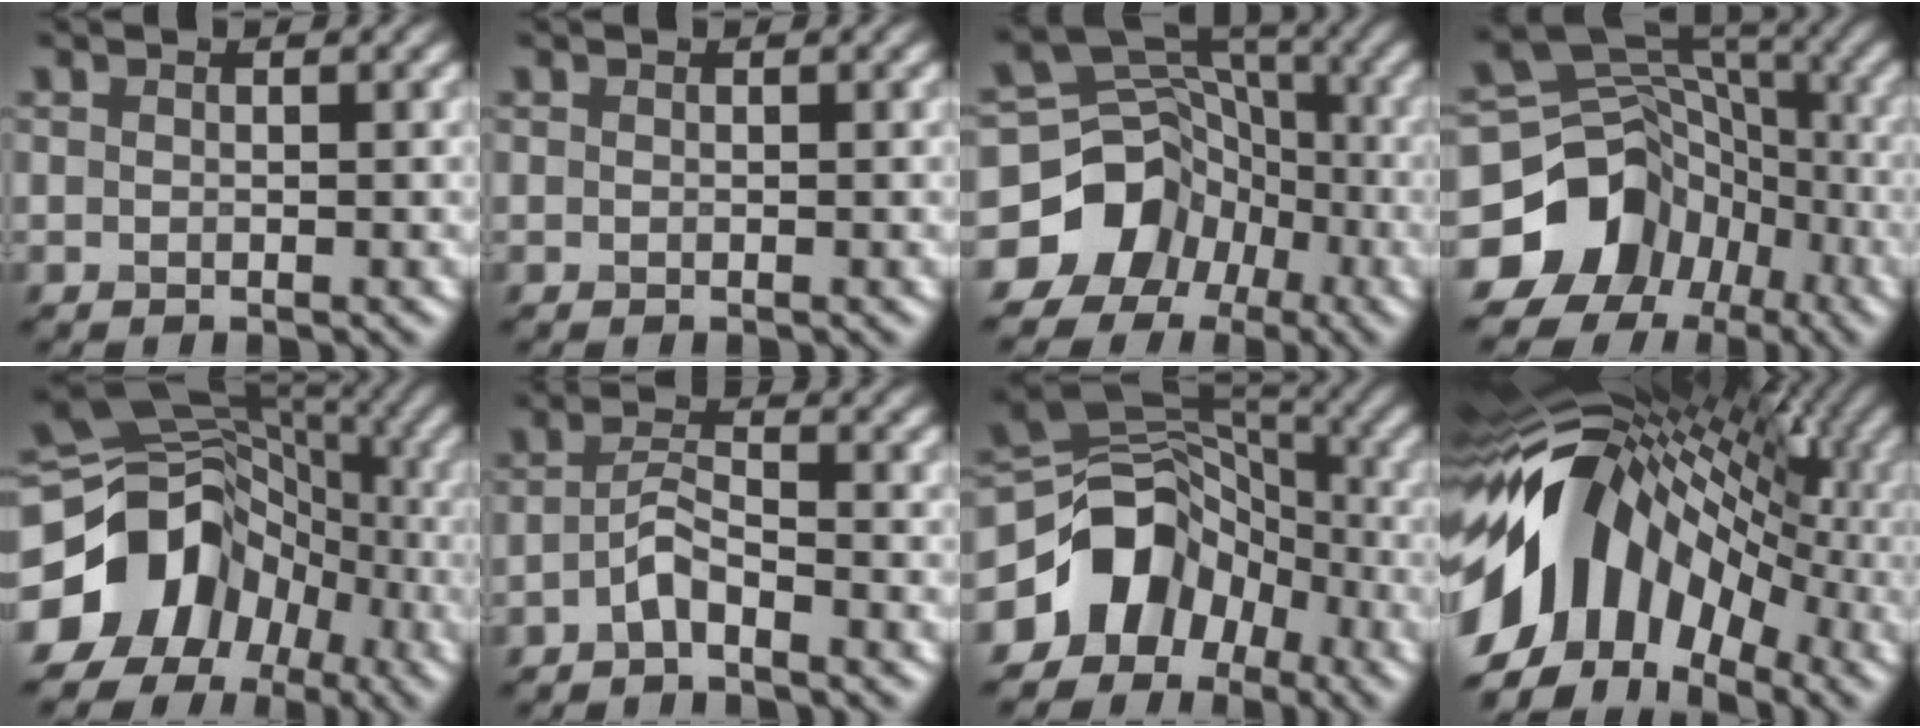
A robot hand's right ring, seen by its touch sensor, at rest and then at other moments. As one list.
[{"total": 0.0}, {"total": 9.9, "force": [-4.6, 8.3, 2.7], "torque": [-0.042, 0.007, -0.096]}, {"total": 12.5, "force": [-5.9, 10.3, 4.0], "torque": [-0.076, 0.000, -0.110]}, {"total": 13.5, "force": [-4.9, 11.0, 6.0], "torque": [-0.103, 0.001, -0.092]}, {"total": 2.2, "force": [-1.4, 0.6, 1.6], "torque": [-0.034, 0.007, -0.032]}, {"total": 9.5, "force": [-4.3, 7.3, 4.3], "torque": [-0.065, 0.008, -0.090]}, {"total": 14.4, "force": [-2.9, 9.5, 10.5], "torque": [-0.177, 0.027, -0.076]}]